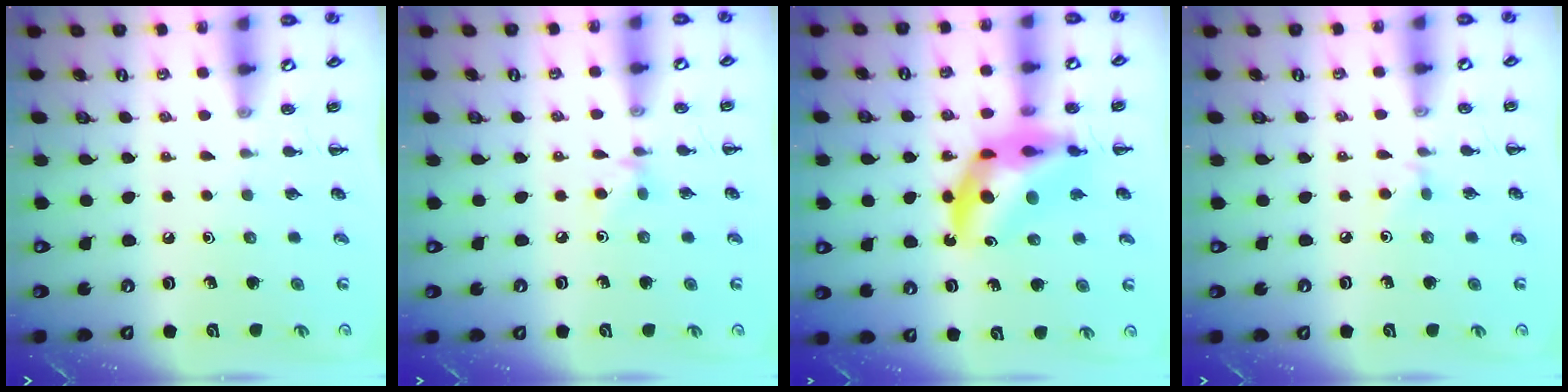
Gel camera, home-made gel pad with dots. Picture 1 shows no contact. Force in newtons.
{"total": 3.6, "press": 3.3, "slide": 1.3}
{"total": 14.4, "press": 13.8, "slide": 4.1}
{"total": 3.6, "press": 3.4, "slide": 1.3}